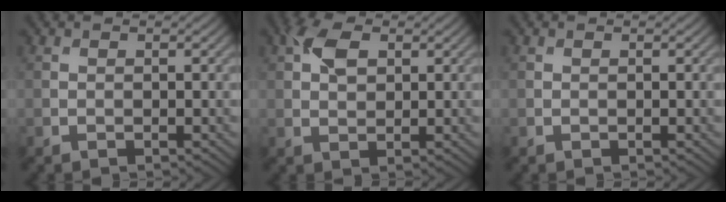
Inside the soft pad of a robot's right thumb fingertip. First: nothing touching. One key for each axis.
{"total": 4.1, "fx": 1.6, "fy": 2.5, "fz": 2.9, "tx": -0.063, "ty": 0.009, "tz": 0.025}
{"total": 0.0}